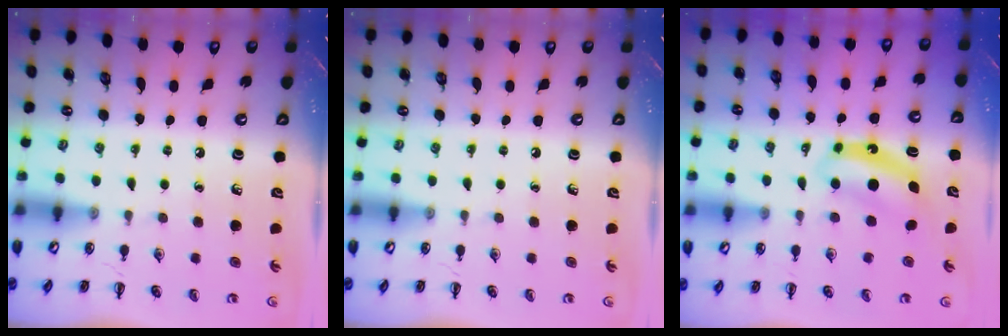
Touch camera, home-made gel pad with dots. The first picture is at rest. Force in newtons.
{"total": 0.0}
{"total": 7.1, "press": 7.1, "slide": 0.6}